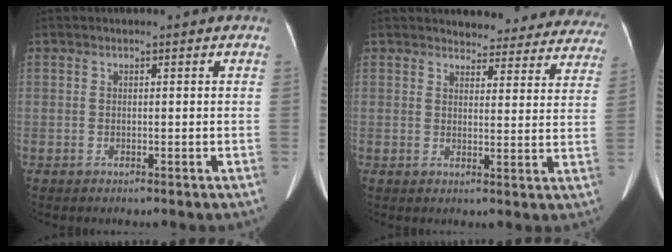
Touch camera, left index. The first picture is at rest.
{"total": 16.4, "force": [15.5, 4.6, 2.8], "torque": [0.003, -0.037, 0.154]}